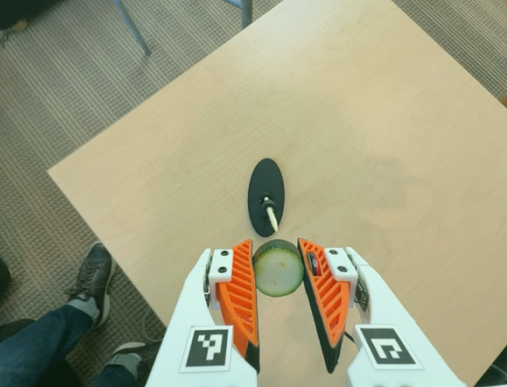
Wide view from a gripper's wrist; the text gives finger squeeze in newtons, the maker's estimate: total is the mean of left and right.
{"total": 9.7, "left": 10.0, "right": 9.4}